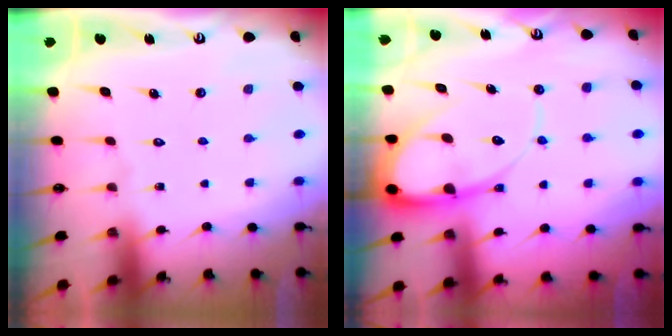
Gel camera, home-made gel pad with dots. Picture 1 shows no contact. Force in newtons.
{"total": 13.3, "press": 13.3, "slide": 1.2}